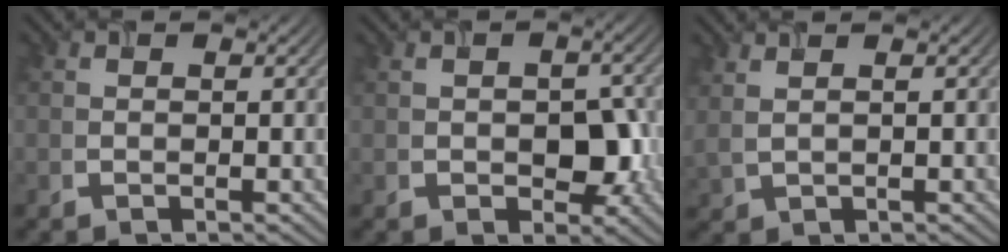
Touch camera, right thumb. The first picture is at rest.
{"total": 4.5, "force": [-0.7, 2.7, 3.5], "torque": [-0.058, -0.009, -0.010]}
{"total": 2.2, "force": [1.5, 0.3, 1.5], "torque": [-0.037, 0.004, 0.023]}